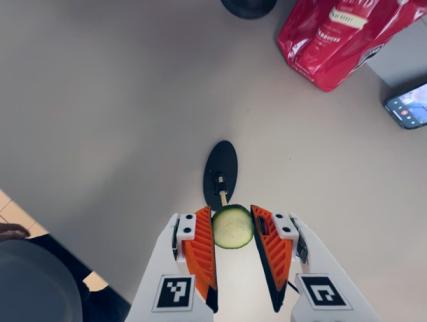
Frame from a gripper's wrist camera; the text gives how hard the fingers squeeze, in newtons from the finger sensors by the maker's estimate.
{"total": 8.5, "left": 9.0, "right": 8.1}